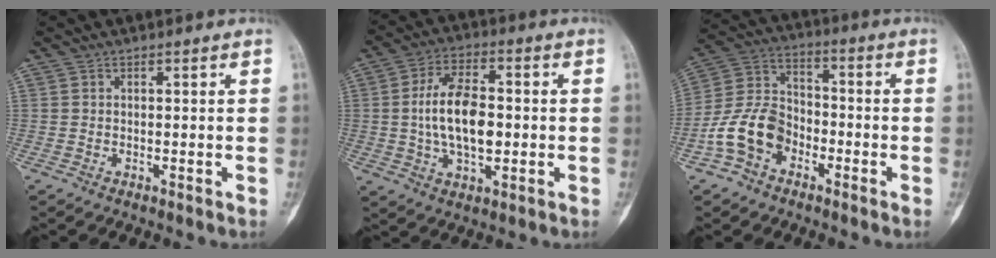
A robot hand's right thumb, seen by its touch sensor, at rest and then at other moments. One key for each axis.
{"total": 12.7, "fx": -0.2, "fy": 6.8, "fz": 10.8, "tx": -0.189, "ty": 0.009, "tz": -0.004}
{"total": 11.6, "fx": -5.1, "fy": 8.2, "fz": 6.4, "tx": -0.114, "ty": 0.048, "tz": -0.106}